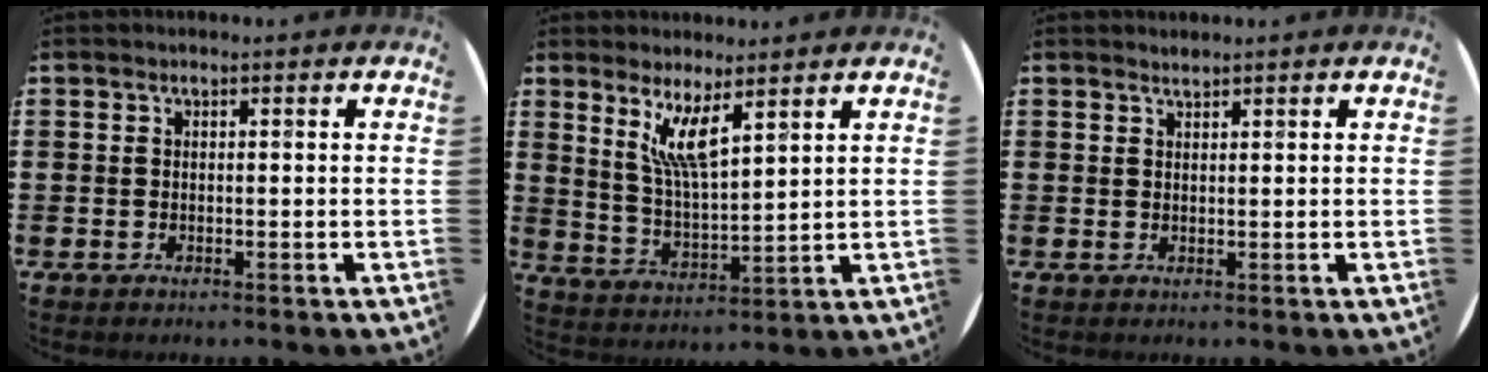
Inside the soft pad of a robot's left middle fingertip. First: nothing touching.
{"total": 6.7, "force": [4.7, 1.3, 4.6], "torque": [-0.104, -0.017, 0.080]}
{"total": 0.9, "force": [0.9, -0.1, -0.1], "torque": [0.002, 0.000, 0.017]}